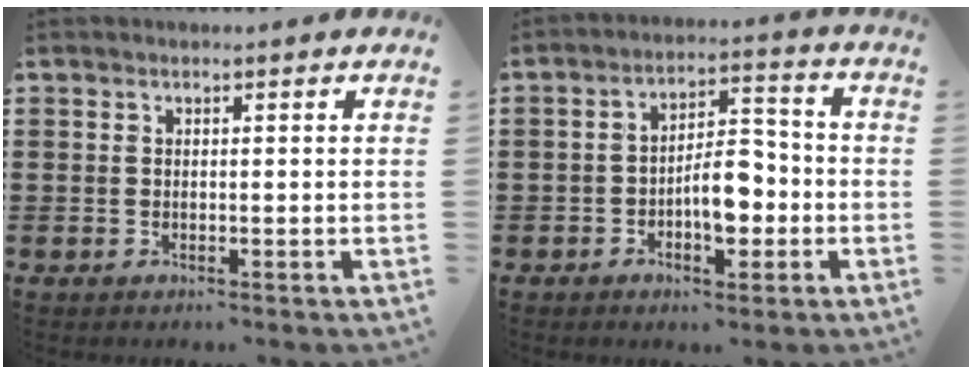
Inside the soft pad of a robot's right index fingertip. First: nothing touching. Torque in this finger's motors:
{"motor_torque": [0.27, 0.31, 0.73, 0.21]}